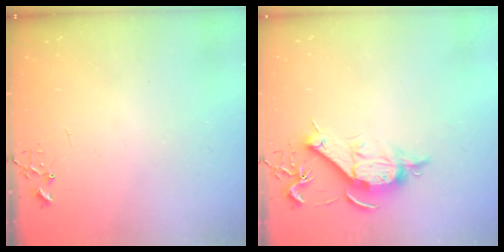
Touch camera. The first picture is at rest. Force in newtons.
{"total": 10.6, "press": 10.6, "slide": 0.8}